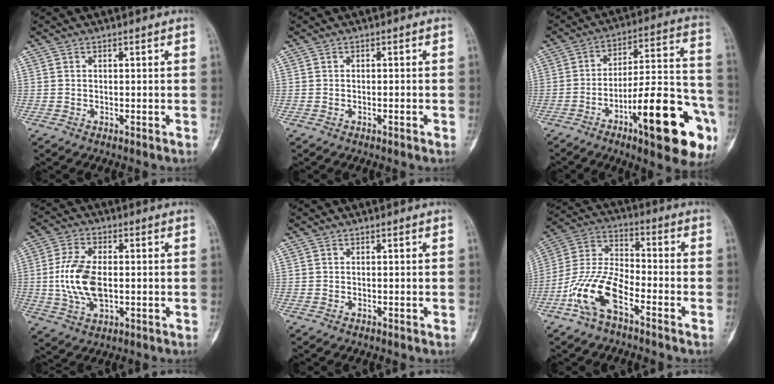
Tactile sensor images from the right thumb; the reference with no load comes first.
{"total": 1.0, "force": [-0.4, 0.2, 0.8], "torque": [-0.018, 0.003, -0.004]}
{"total": 23.9, "force": [-10.3, 6.3, 20.7], "torque": [-0.259, 0.059, -0.148]}
{"total": 11.2, "force": [-0.4, 6.2, 9.3], "torque": [-0.188, 0.004, -0.006]}
{"total": 0.0}
{"total": 12.3, "force": [-6.2, 5.2, 9.2], "torque": [-0.195, 0.044, -0.128]}